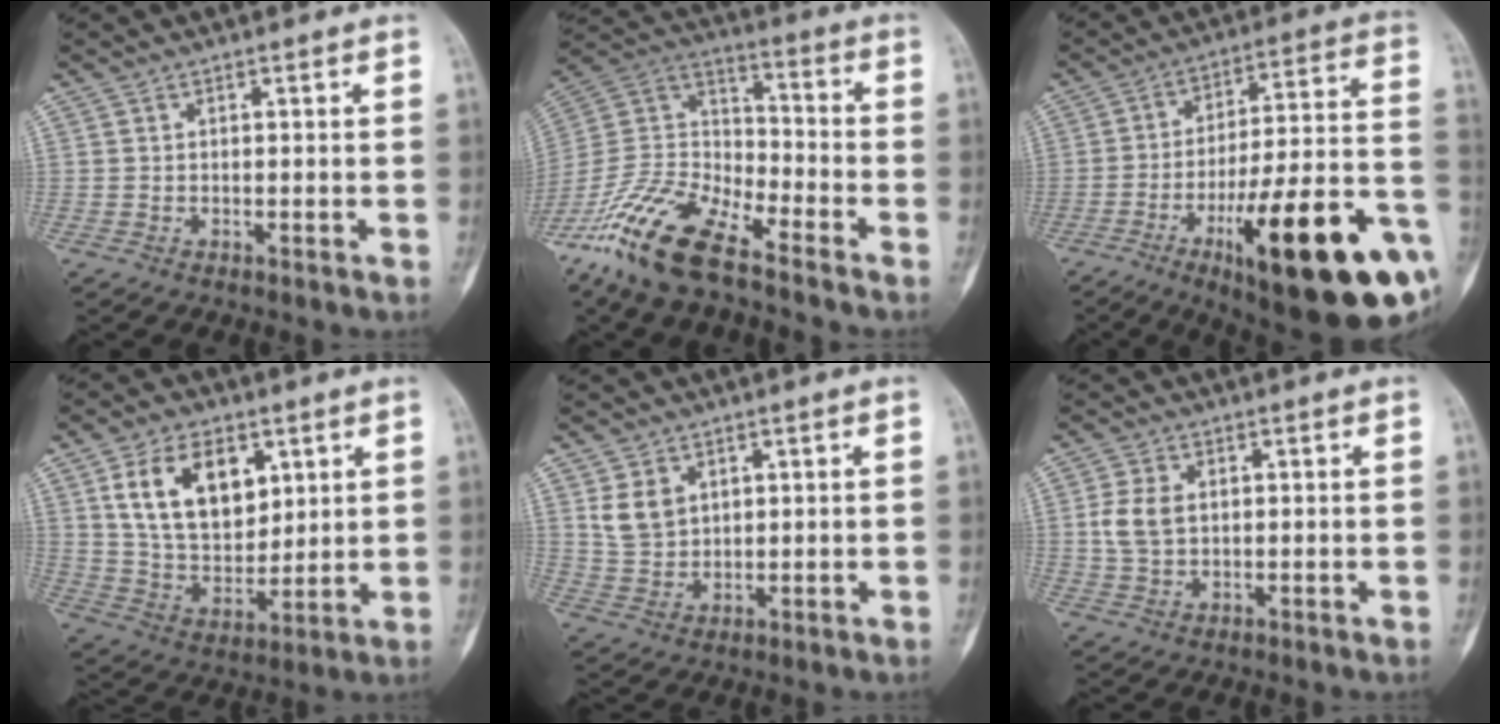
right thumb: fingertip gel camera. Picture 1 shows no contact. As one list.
[{"total": 17.9, "force": [-12.7, 6.0, 11.2], "torque": [-0.224, 0.059, -0.244]}, {"total": 29.3, "force": [-11.0, 7.1, 26.2], "torque": [-0.329, 0.037, -0.156]}, {"total": 15.7, "force": [6.0, 9.8, 10.7], "torque": [-0.155, -0.028, 0.124]}, {"total": 5.9, "force": [2.3, 4.4, 3.2], "torque": [-0.046, -0.011, 0.054]}, {"total": 5.7, "force": [0.7, 3.9, 4.1], "torque": [-0.087, 0.002, 0.016]}]